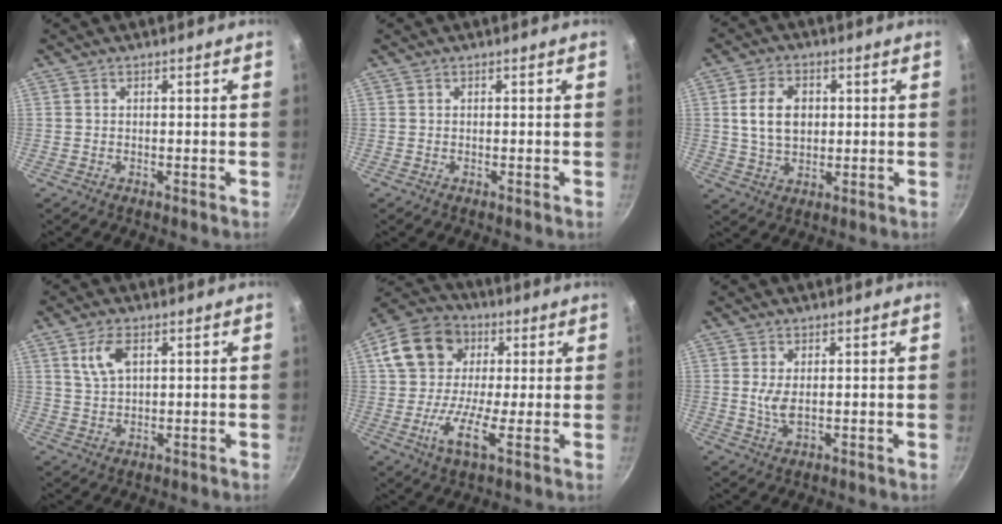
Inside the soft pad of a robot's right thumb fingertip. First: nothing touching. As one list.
[{"total": 0.0}, {"total": 8.8, "force": [1.3, 6.1, 6.1], "torque": [-0.095, 0.003, 0.023]}, {"total": 5.7, "force": [2.3, 3.0, 4.3], "torque": [-0.075, -0.002, 0.048]}, {"total": 14.2, "force": [1.4, 10.0, 10.0], "torque": [-0.155, 0.022, 0.000]}, {"total": 3.4, "force": [0.6, 1.5, 3.0], "torque": [-0.059, -0.007, 0.016]}]